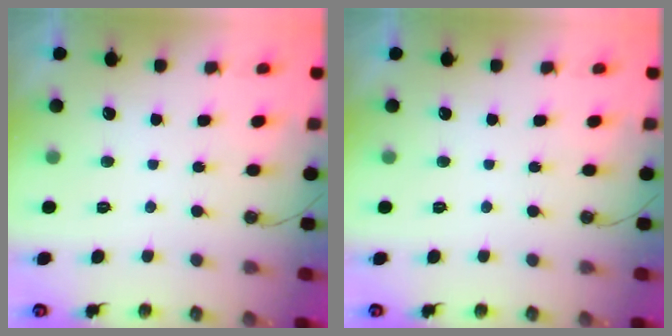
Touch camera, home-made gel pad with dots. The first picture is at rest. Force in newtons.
{"total": 0.0}